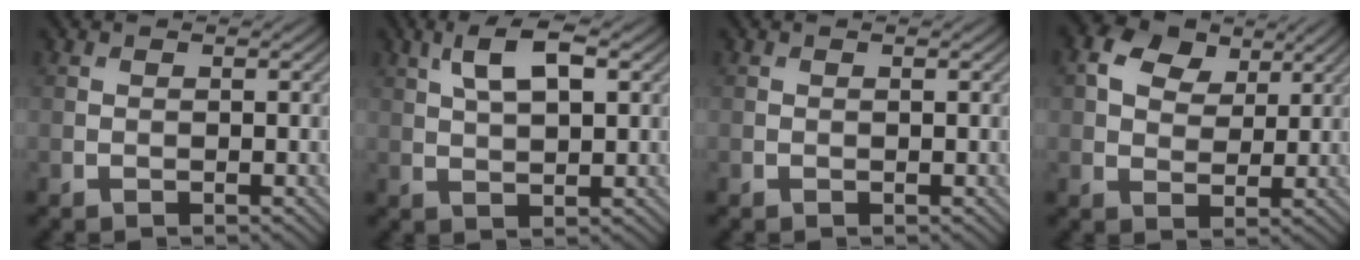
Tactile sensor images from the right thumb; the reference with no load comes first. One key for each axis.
{"total": 6.6, "fx": 2.8, "fy": 2.6, "fz": 5.4, "tx": -0.110, "ty": 0.006, "tz": 0.050}
{"total": 0.0}
{"total": 6.3, "fx": 2.9, "fy": 4.4, "fz": 3.5, "tx": -0.069, "ty": 0.006, "tz": 0.047}